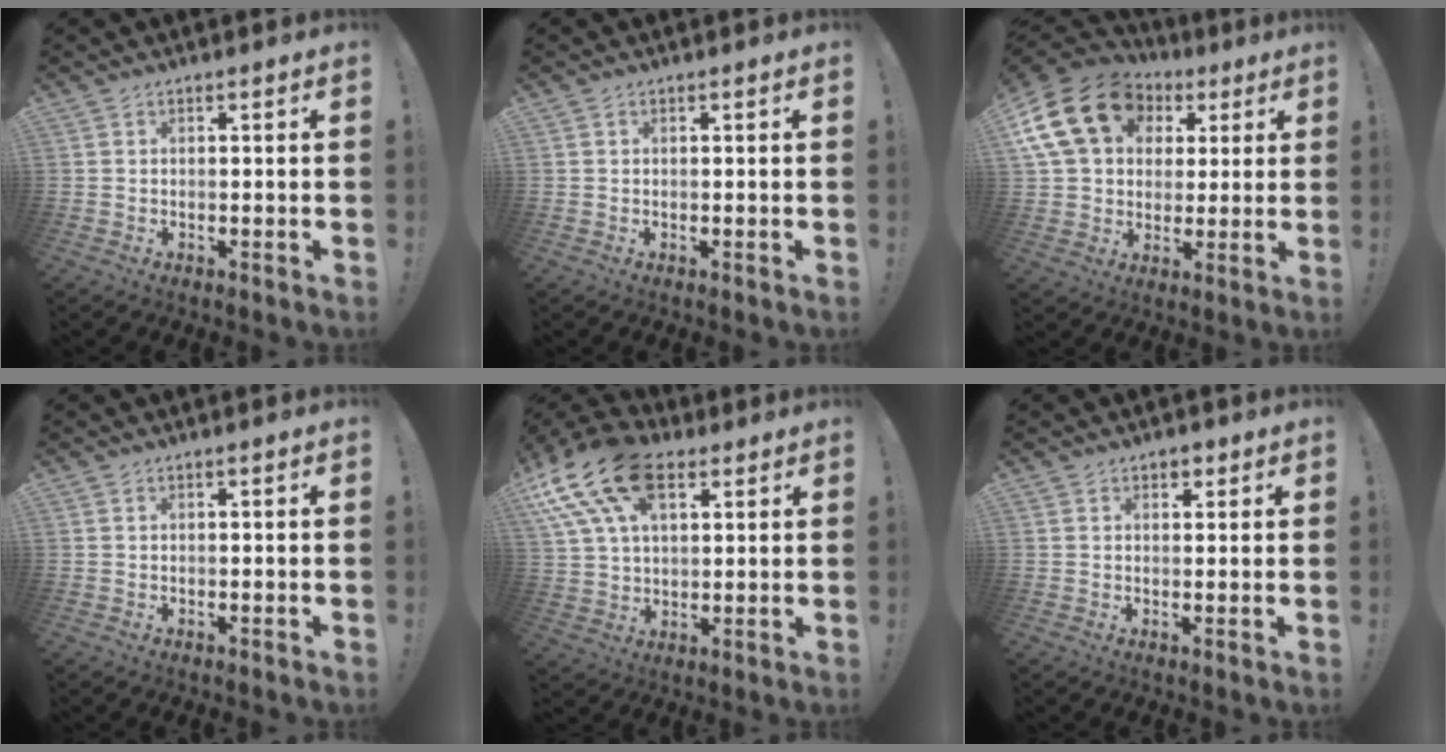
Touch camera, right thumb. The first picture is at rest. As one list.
[{"total": 0.0}, {"total": 20.7, "force": [7.6, 15.4, 11.5], "torque": [-0.193, -0.025, 0.154]}, {"total": 0.0}, {"total": 19.9, "force": [9.6, 11.8, 12.8], "torque": [-0.244, -0.041, 0.171]}, {"total": 2.0, "force": [1.1, 1.6, 0.7], "torque": [0.006, -0.006, 0.015]}]